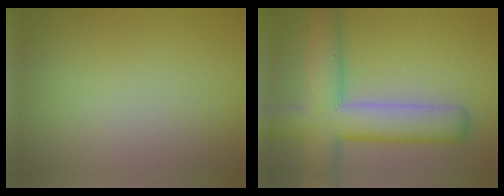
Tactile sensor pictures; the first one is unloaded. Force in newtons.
{"total": 9.4, "press": 9.4, "slide": 0.4}